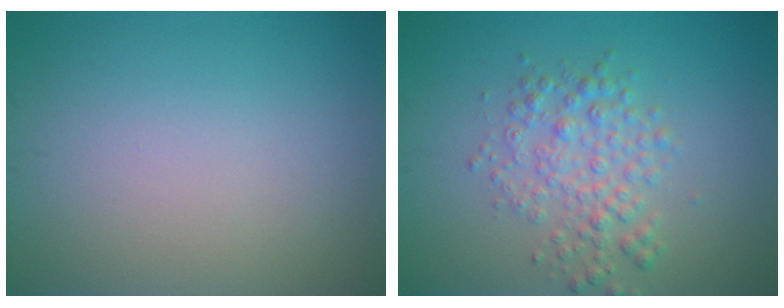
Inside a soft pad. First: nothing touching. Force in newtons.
{"total": 3.3, "press": 3.3, "slide": 0.1}